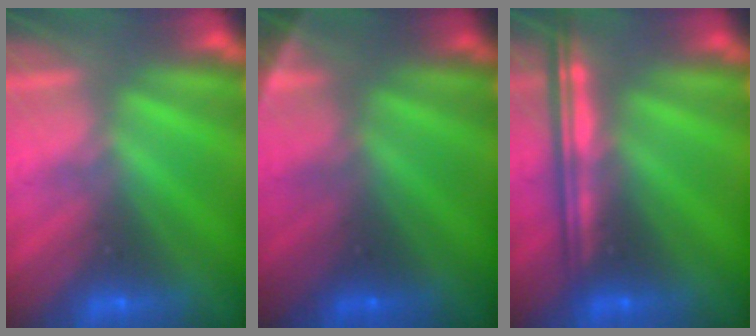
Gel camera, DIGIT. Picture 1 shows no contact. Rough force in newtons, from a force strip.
{"total": 2.8}
{"total": 9.0}